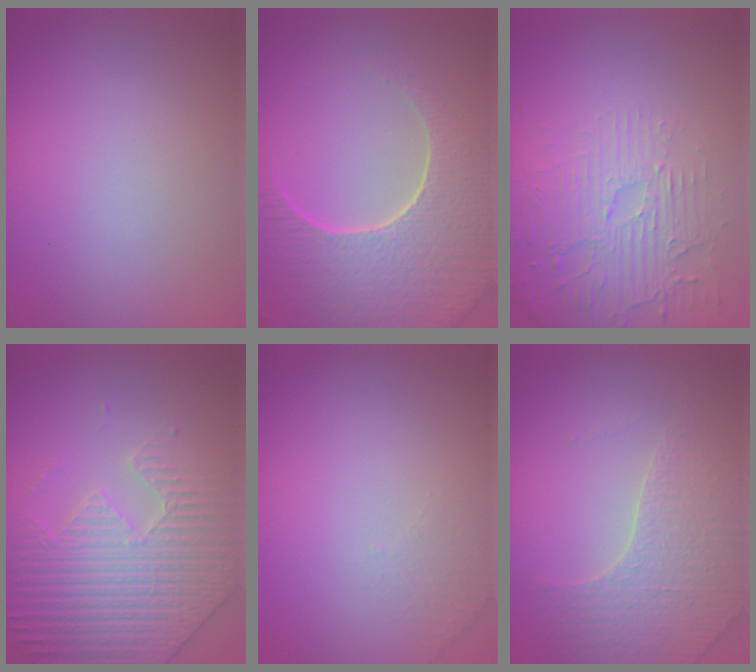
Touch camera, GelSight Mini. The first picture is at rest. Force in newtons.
{"total": 8.8, "press": 6.3, "slide": 6.2}
{"total": 4.6, "press": 3.6, "slide": 2.8}
{"total": 7.6, "press": 6.1, "slide": 4.5}
{"total": 1.3, "press": 1.2, "slide": 0.3}
{"total": 3.6, "press": 3.5, "slide": 0.9}